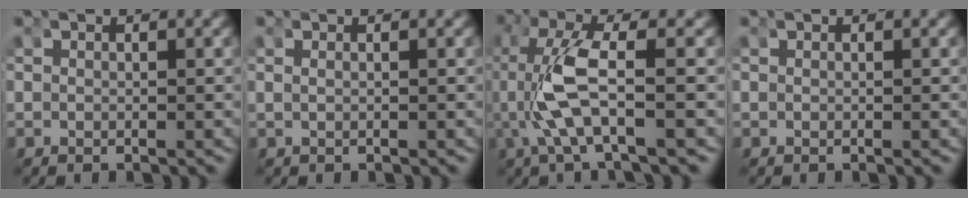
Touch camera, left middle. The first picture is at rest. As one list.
[{"total": 0.5, "force": [0.0, -0.4, 0.4], "torque": [-0.005, 0.000, 0.004]}, {"total": 5.4, "force": [-0.7, 1.1, 5.3], "torque": [-0.128, -0.004, -0.005]}, {"total": 0.0}]